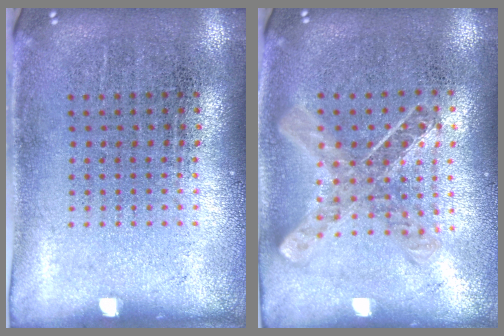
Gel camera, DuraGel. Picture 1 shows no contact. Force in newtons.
{"total": 1.0, "press": 1.0, "slide": 0.2}